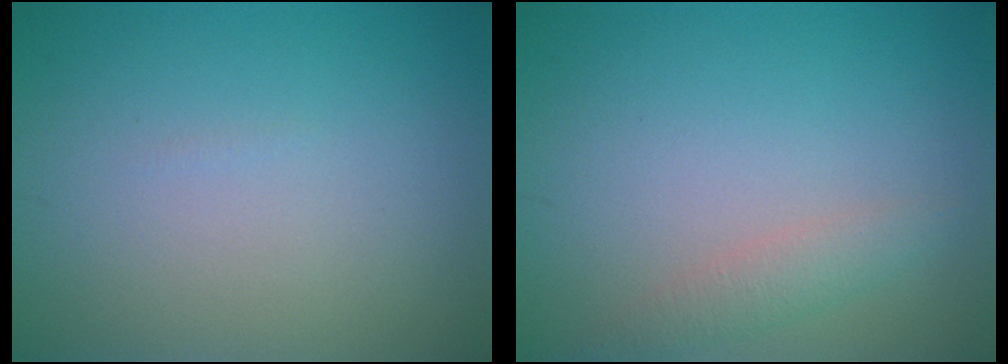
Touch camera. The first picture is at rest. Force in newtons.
{"total": 1.7, "press": 1.7, "slide": 0.1}